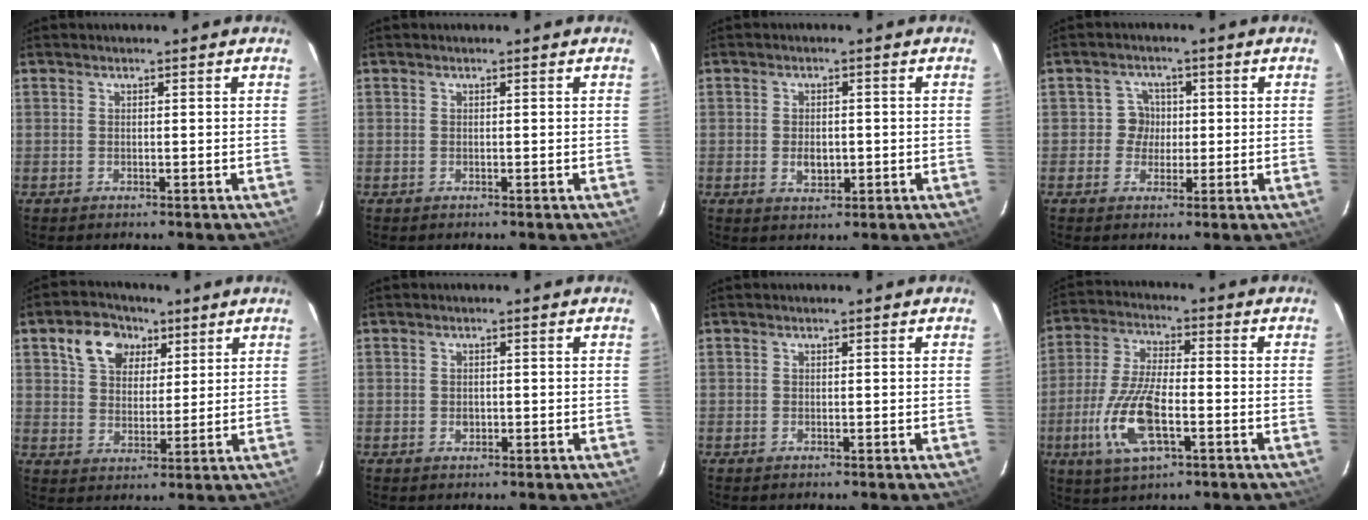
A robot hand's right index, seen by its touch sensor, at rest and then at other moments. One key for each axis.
{"total": 0.0}
{"total": 3.6, "fx": -0.6, "fy": 2.5, "fz": 2.6, "tx": -0.045, "ty": -0.001, "tz": -0.006}
{"total": 3.6, "fx": -0.2, "fy": 3.6, "fz": 0.1, "tx": 0.008, "ty": 0.016, "tz": -0.008}
{"total": 9.6, "fx": 4.9, "fy": 6.7, "fz": 4.8, "tx": -0.099, "ty": 0.030, "tz": 0.087}
{"total": 1.3, "fx": -0.3, "fy": 1.1, "fz": 0.7, "tx": -0.011, "ty": 0.002, "tz": -0.003}
{"total": 0.0}
{"total": 13.1, "fx": -4.3, "fy": 4.8, "fz": 11.4, "tx": -0.245, "ty": -0.008, "tz": -0.083}